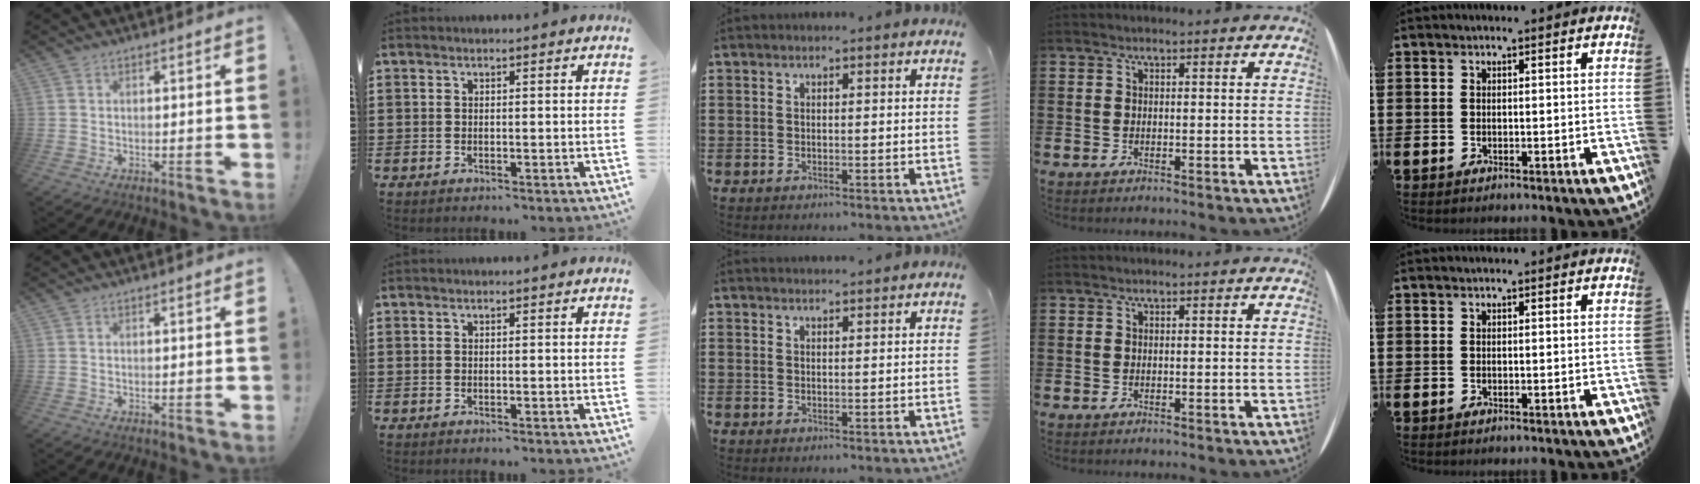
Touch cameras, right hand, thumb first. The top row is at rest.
{"middle": {"total": 1.2, "force": [1.2, 0.0, 0.1], "torque": [-0.003, -0.001, 0.022]}}